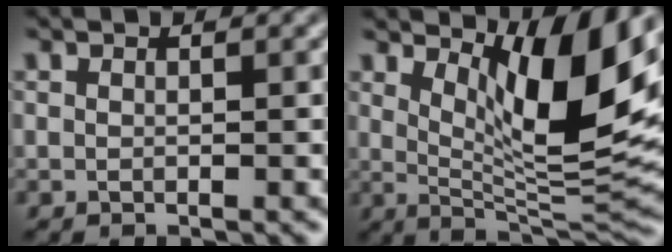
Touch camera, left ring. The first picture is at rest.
{"total": 10.0, "force": [3.9, 2.9, 8.7], "torque": [-0.136, -0.011, 0.076]}